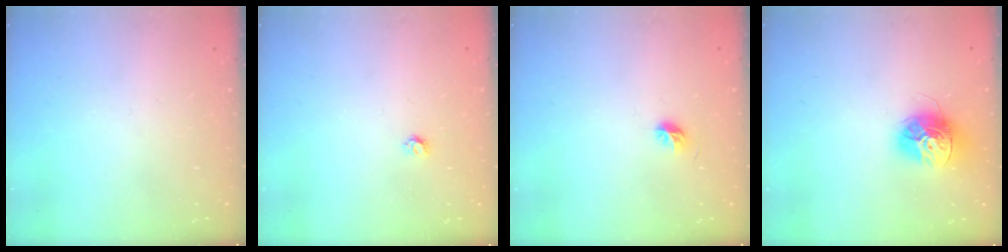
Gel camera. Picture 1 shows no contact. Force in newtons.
{"total": 3.2, "press": 3.2, "slide": 0.3}
{"total": 5.3, "press": 5.2, "slide": 1.0}
{"total": 13.7, "press": 13.7, "slide": 1.0}